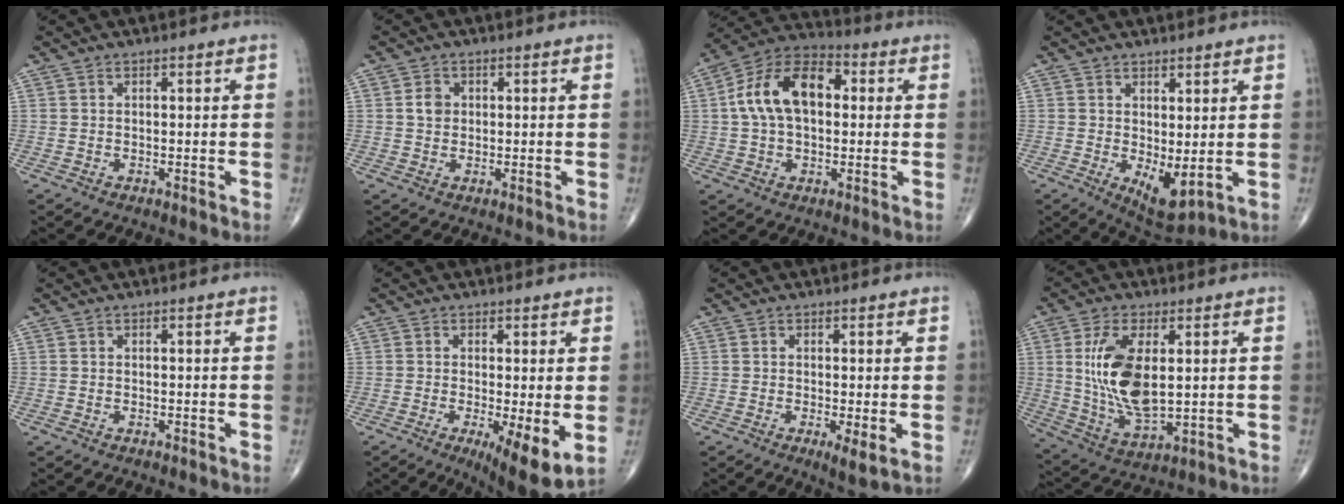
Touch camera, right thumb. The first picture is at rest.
{"total": 2.7, "force": [0.4, 2.3, 1.5], "torque": [-0.017, 0.002, 0.006]}
{"total": 14.7, "force": [1.9, 9.0, 11.5], "torque": [-0.199, 0.033, 0.024]}
{"total": 6.3, "force": [-0.2, 2.6, 5.8], "torque": [-0.082, -0.016, 0.009]}
{"total": 0.0}
{"total": 9.2, "force": [-1.8, 2.4, 8.7], "torque": [-0.137, -0.027, -0.026]}
{"total": 3.2, "force": [-0.5, 0.6, 3.1], "torque": [-0.056, -0.015, -0.013]}
{"total": 14.3, "force": [2.3, 6.6, 12.4], "torque": [-0.243, -0.021, 0.057]}